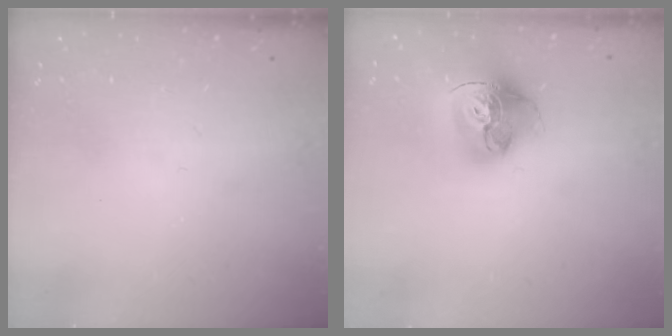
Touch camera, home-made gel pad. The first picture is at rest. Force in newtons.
{"total": 17.8, "press": 17.8, "slide": 1.6}